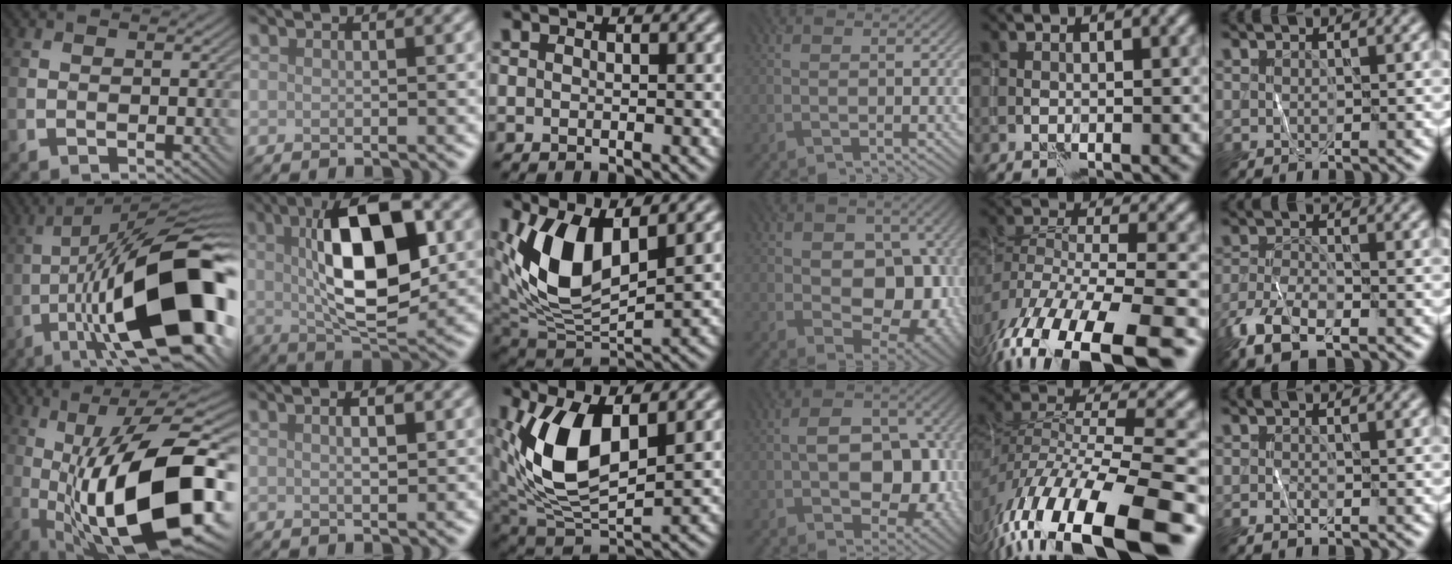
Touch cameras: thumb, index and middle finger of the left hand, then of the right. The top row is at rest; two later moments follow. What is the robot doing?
{"motion": "wrap", "object": "ribbon"}